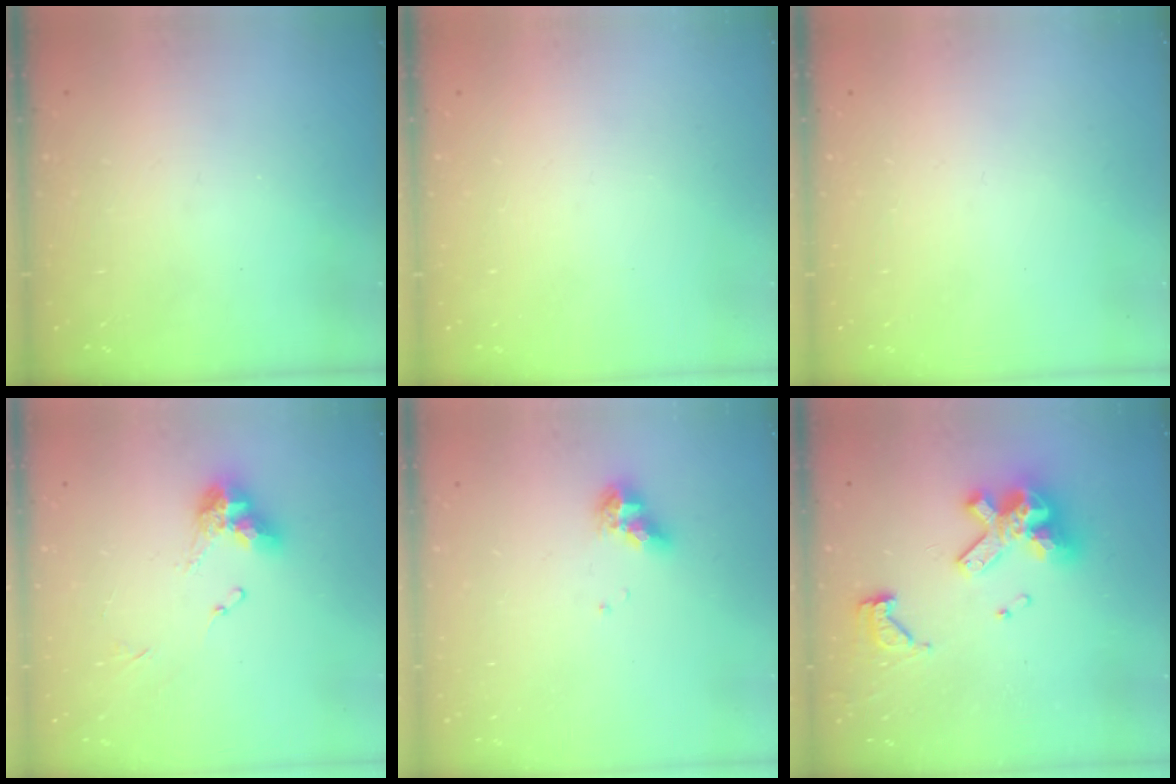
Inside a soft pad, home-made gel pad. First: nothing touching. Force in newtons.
{"total": 0.0}
{"total": 0.0}
{"total": 10.4, "press": 10.3, "slide": 1.1}
{"total": 7.3, "press": 7.2, "slide": 0.4}
{"total": 13.5, "press": 13.4, "slide": 1.5}